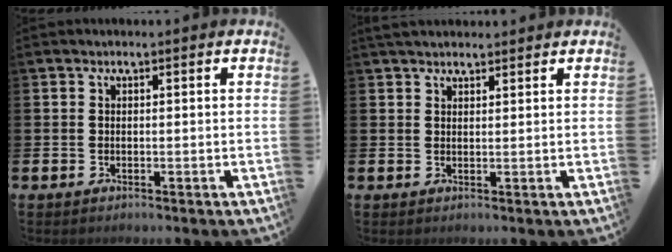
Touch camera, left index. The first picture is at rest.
{"total": 2.4, "force": [2.2, 0.8, 0.5], "torque": [0.001, -0.005, 0.039]}